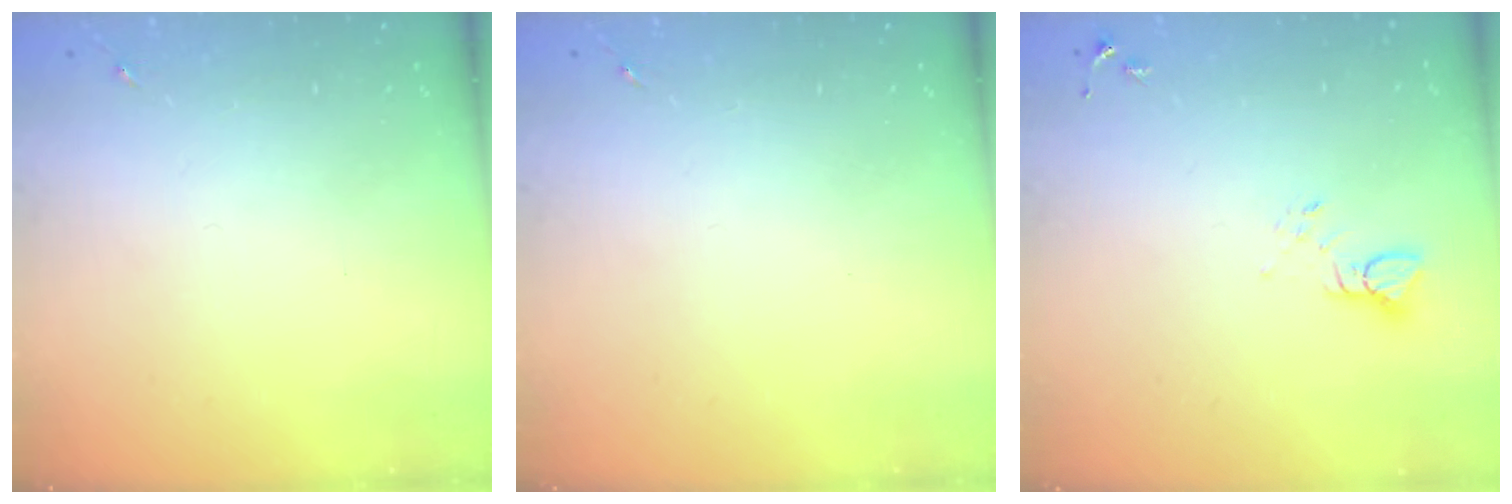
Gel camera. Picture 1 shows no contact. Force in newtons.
{"total": 0.0}
{"total": 4.0, "press": 4.0, "slide": 0.3}